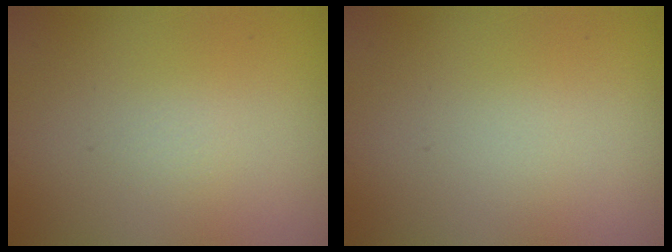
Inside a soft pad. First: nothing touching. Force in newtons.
{"total": 0.0}